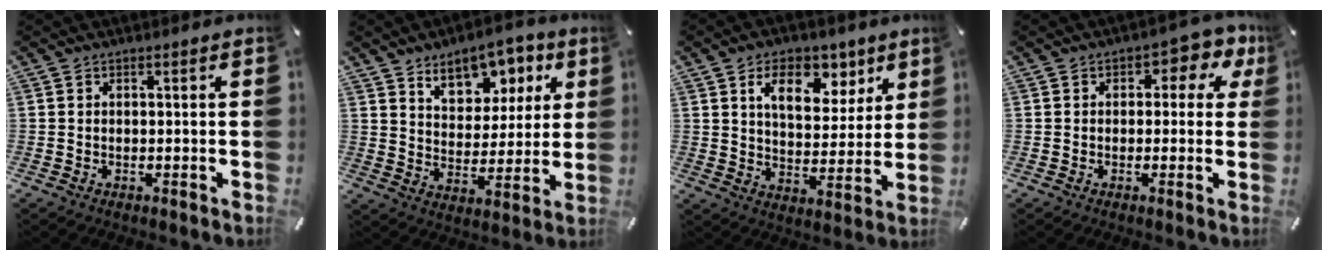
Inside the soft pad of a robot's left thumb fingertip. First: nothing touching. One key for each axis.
{"total": 11.0, "fx": 7.1, "fy": 7.1, "fz": 4.6, "tx": -0.061, "ty": -0.040, "tz": 0.124}
{"total": 11.8, "fx": 6.7, "fy": 7.3, "fz": 6.4, "tx": -0.087, "ty": -0.029, "tz": 0.113}
{"total": 5.0, "fx": 1.2, "fy": 3.3, "fz": 3.5, "tx": -0.036, "ty": -0.003, "tz": 0.011}